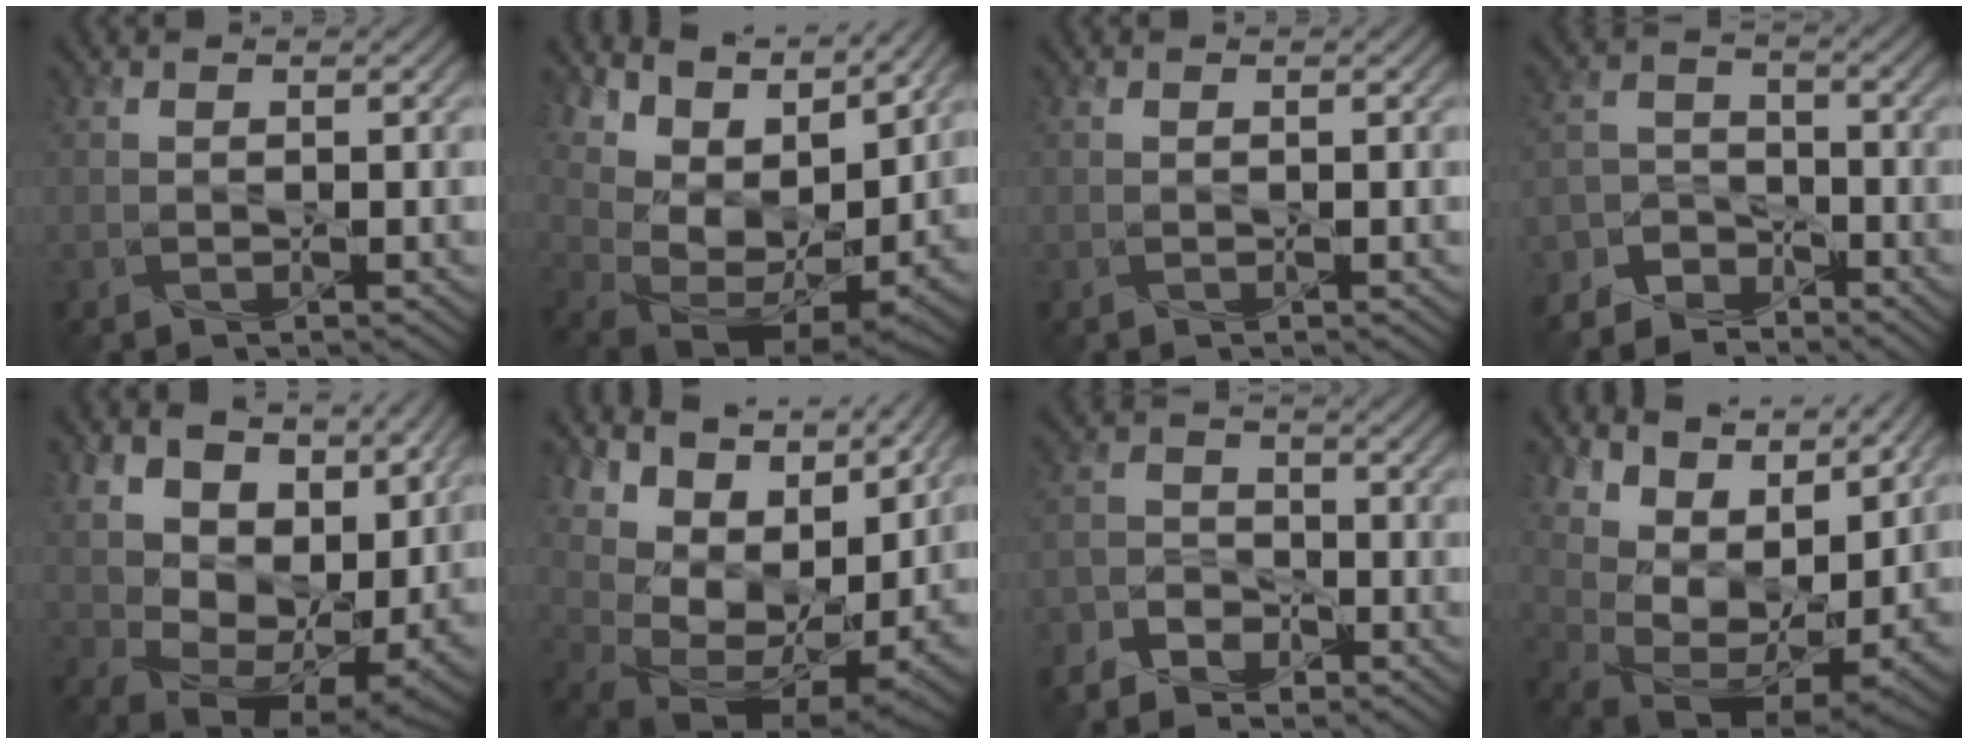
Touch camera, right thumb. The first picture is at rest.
{"total": 15.7, "force": [8.9, 8.0, 10.2], "torque": [-0.207, 0.033, 0.163]}
{"total": 0.0}
{"total": 6.1, "force": [-5.3, 3.0, 0.6], "torque": [-0.011, -0.005, -0.117]}
{"total": 17.0, "force": [6.1, 11.6, 10.8], "torque": [-0.196, 0.012, 0.138]}
{"total": 17.4, "force": [6.7, 10.9, 11.8], "torque": [-0.212, 0.036, 0.154]}
{"total": 4.7, "force": [-4.0, 2.2, 0.9], "torque": [-0.019, 0.004, -0.092]}
{"total": 15.7, "force": [9.4, 7.9, 9.7], "torque": [-0.184, 0.038, 0.166]}